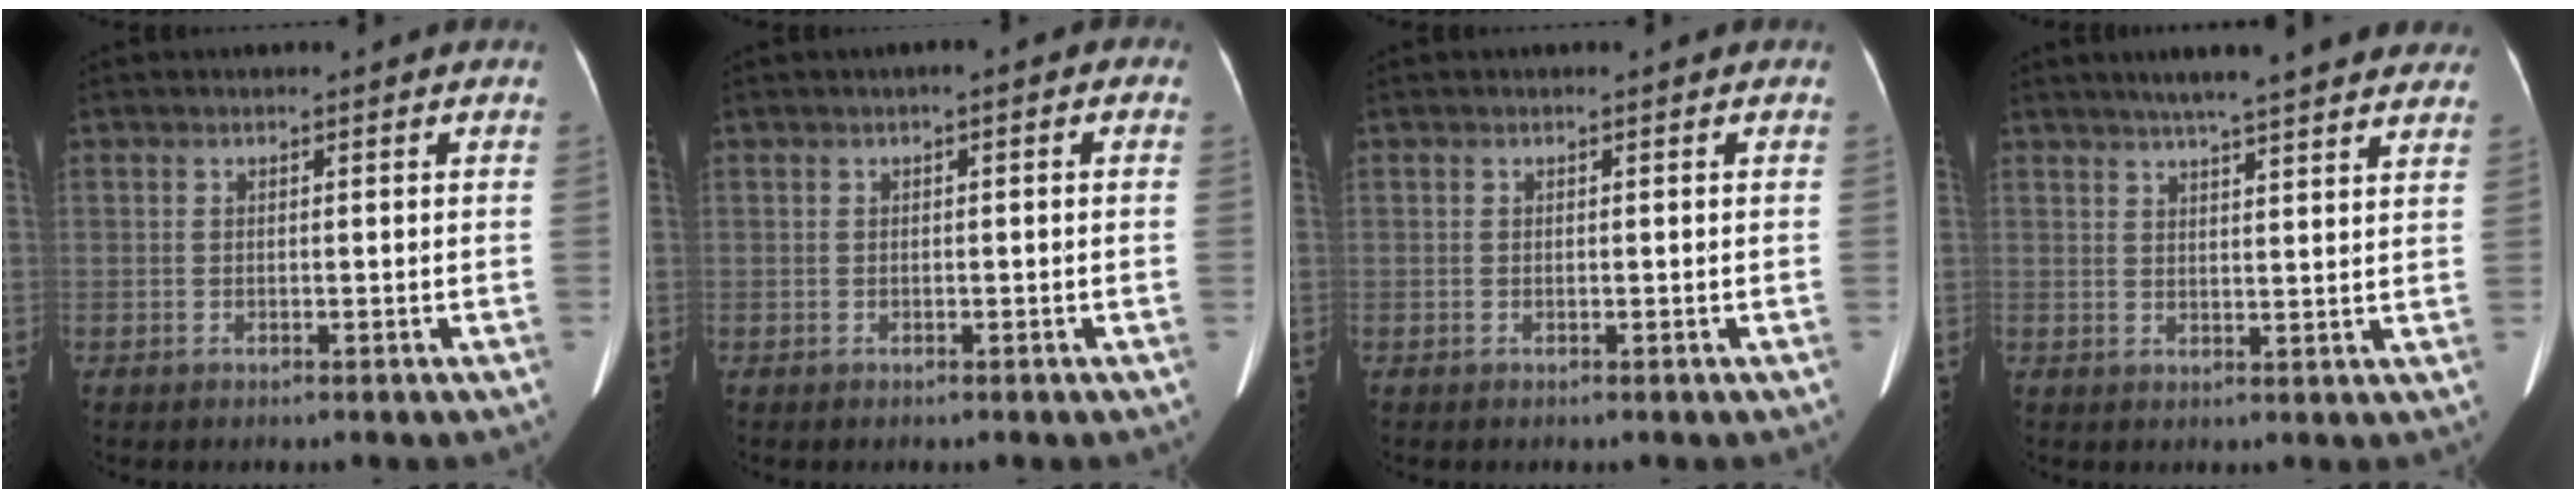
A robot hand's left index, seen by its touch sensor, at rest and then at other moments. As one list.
[{"total": 1.0, "force": [0.0, 0.5, 0.9], "torque": [-0.008, 0.007, -0.007]}, {"total": 0.0}, {"total": 16.1, "force": [13.6, 1.8, 8.5], "torque": [-0.118, 0.027, 0.166]}]